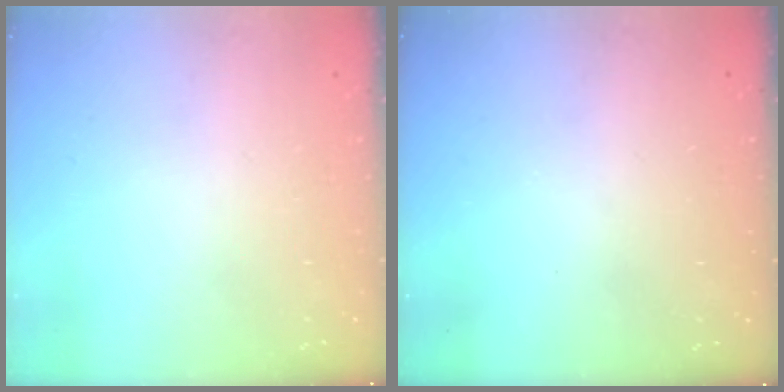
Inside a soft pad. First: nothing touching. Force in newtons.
{"total": 3.1, "press": 2.9, "slide": 1.0}